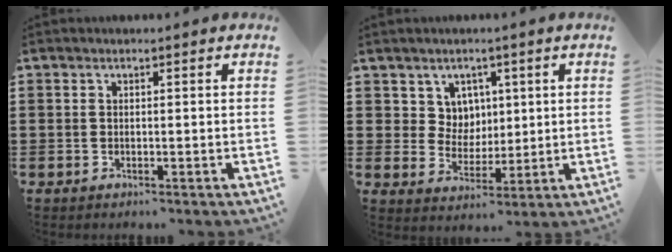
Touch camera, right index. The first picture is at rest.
{"total": 5.3, "force": [2.5, 4.5, 0.8], "torque": [-0.032, 0.007, 0.045]}